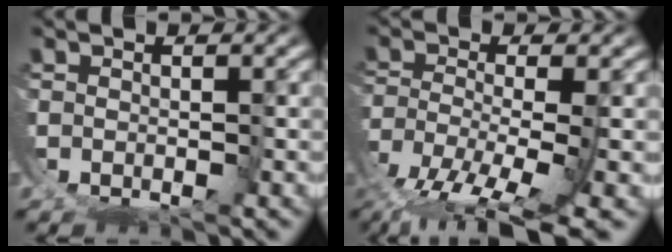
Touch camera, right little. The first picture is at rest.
{"total": 7.7, "force": [-4.6, 2.2, 5.8], "torque": [-0.114, -0.042, -0.050]}